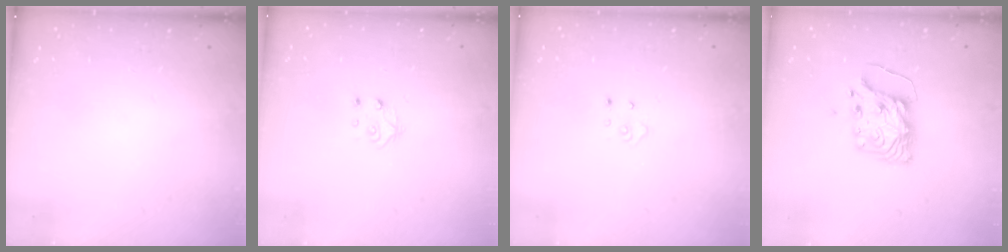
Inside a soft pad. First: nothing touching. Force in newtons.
{"total": 5.6, "press": 5.6, "slide": 0.5}
{"total": 3.7, "press": 3.7, "slide": 0.3}
{"total": 8.9, "press": 8.9, "slide": 0.3}